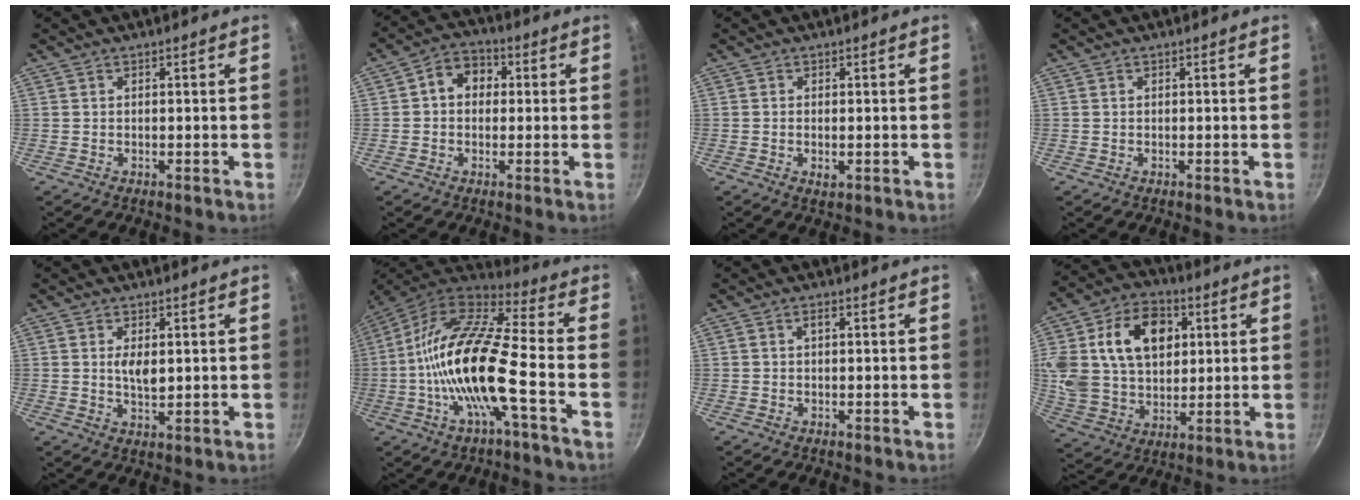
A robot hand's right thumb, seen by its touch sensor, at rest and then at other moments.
{"total": 7.1, "force": [1.1, 5.7, 4.1], "torque": [-0.032, 0.015, 0.001]}
{"total": 1.8, "force": [-0.3, 1.0, 1.5], "torque": [-0.026, -0.003, -0.004]}
{"total": 0.0}
{"total": 4.0, "force": [0.8, 1.9, 3.4], "torque": [-0.058, -0.008, 0.016]}
{"total": 19.4, "force": [-4.6, 4.8, 18.2], "torque": [-0.340, 0.039, -0.107]}
{"total": 1.1, "force": [0.2, 0.5, 0.9], "torque": [-0.016, 0.006, 0.002]}
{"total": 23.9, "force": [6.4, 16.9, 15.6], "torque": [-0.299, 0.014, 0.113]}